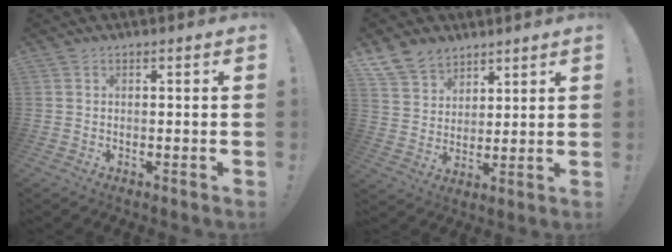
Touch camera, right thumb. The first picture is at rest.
{"total": 10.3, "force": [7.8, 6.4, 2.3], "torque": [-0.052, -0.055, 0.156]}